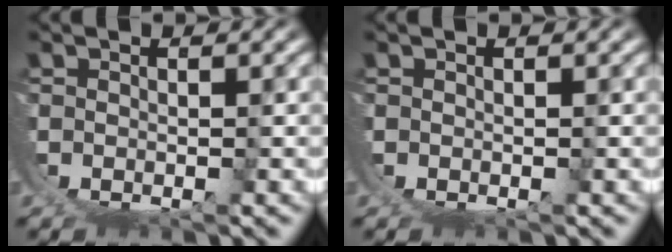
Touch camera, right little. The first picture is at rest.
{"total": 0.0}